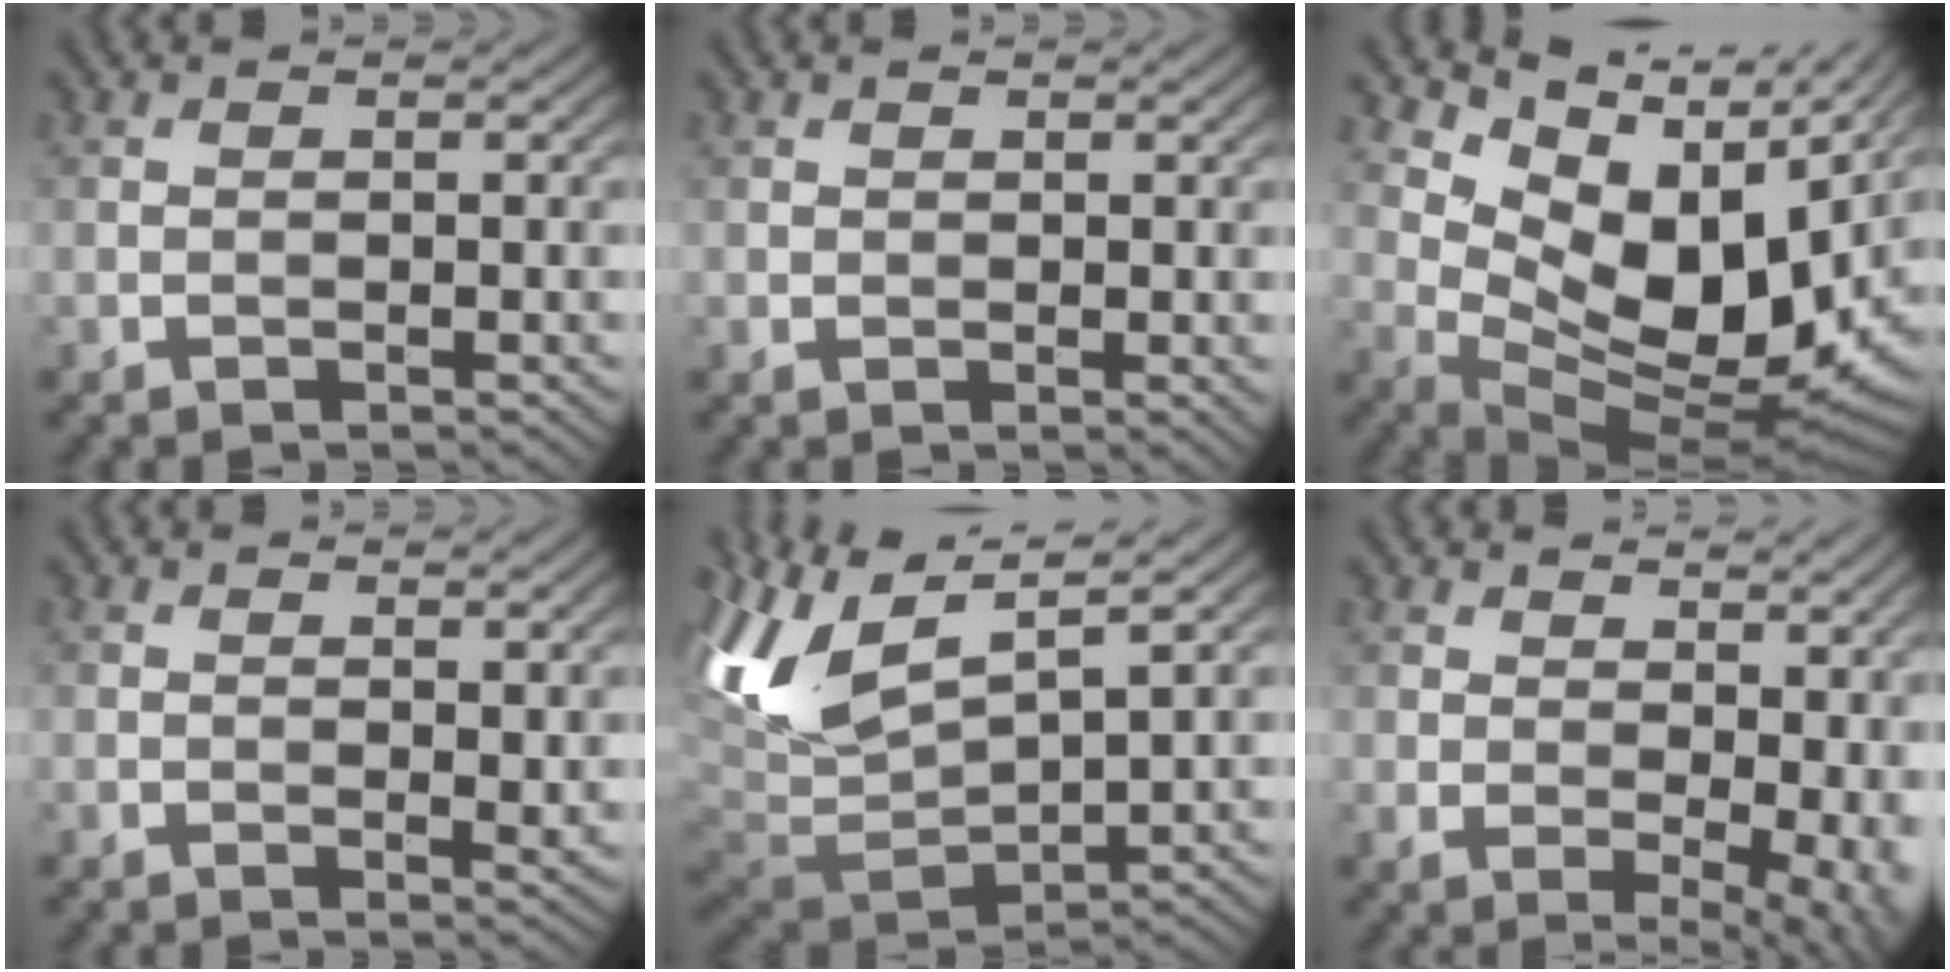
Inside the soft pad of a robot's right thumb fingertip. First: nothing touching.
{"total": 1.0, "force": [0.6, 0.5, 0.6], "torque": [-0.011, -0.005, 0.014]}
{"total": 14.4, "force": [6.1, 7.9, 10.4], "torque": [-0.193, 0.002, 0.120]}
{"total": 1.2, "force": [0.6, 0.4, 1.0], "torque": [-0.014, -0.007, 0.012]}
{"total": 12.6, "force": [5.0, 5.7, 10.1], "torque": [-0.256, 0.013, 0.101]}
{"total": 10.6, "force": [2.6, 6.3, 8.1], "torque": [-0.107, -0.021, 0.072]}